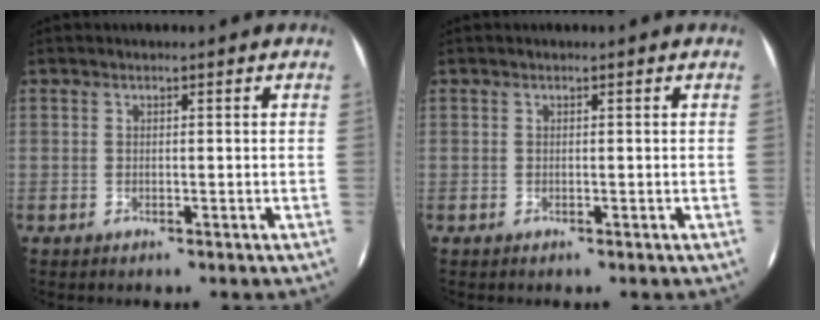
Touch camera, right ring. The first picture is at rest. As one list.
[{"total": 0.0}]